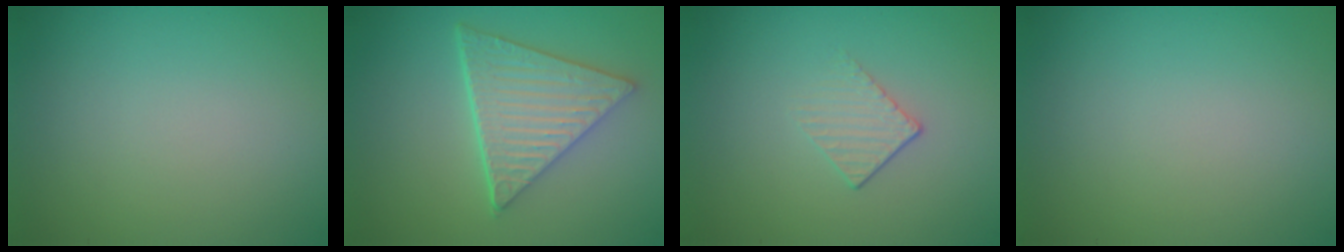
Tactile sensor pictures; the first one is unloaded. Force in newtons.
{"total": 5.6, "press": 4.5, "slide": 3.4}
{"total": 1.3, "press": 0.7, "slide": 1.1}
{"total": 0.0}